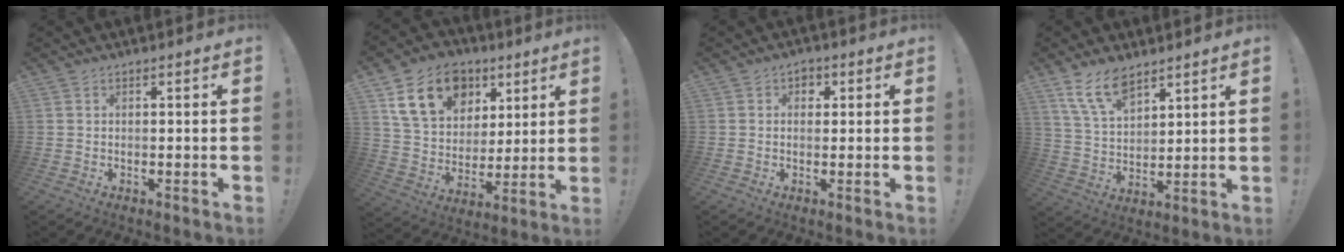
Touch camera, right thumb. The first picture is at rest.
{"total": 18.3, "force": [8.6, 13.5, 8.9], "torque": [-0.144, -0.027, 0.171]}
{"total": 2.4, "force": [0.6, 2.1, 1.1], "torque": [-0.002, -0.006, 0.007]}
{"total": 11.2, "force": [8.1, 5.1, 5.8], "torque": [-0.114, -0.040, 0.157]}